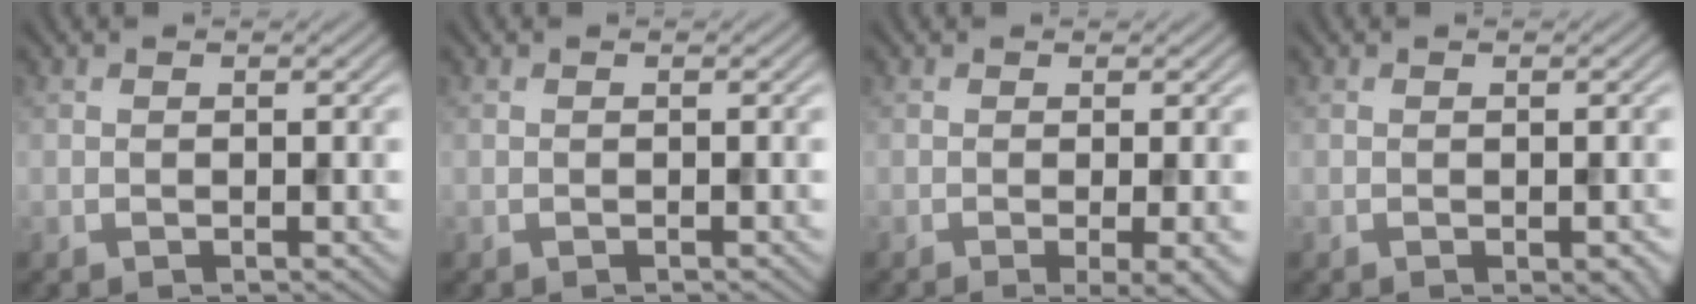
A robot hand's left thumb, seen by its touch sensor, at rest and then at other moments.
{"total": 0.0}
{"total": 4.4, "force": [-1.4, 0.9, 4.1], "torque": [-0.060, -0.004, -0.022]}
{"total": 2.6, "force": [-1.3, 0.9, 2.0], "torque": [-0.026, -0.008, -0.010]}